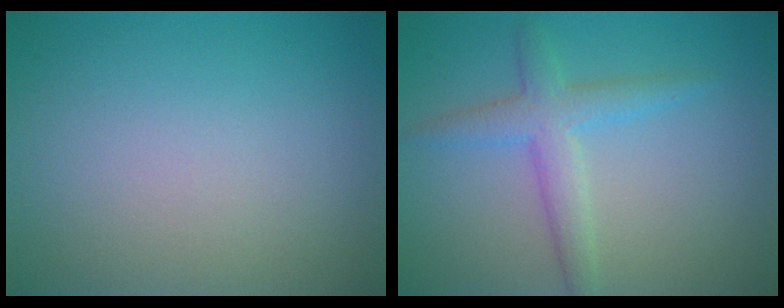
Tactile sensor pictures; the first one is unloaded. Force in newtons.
{"total": 3.2, "press": 3.2, "slide": 0.1}